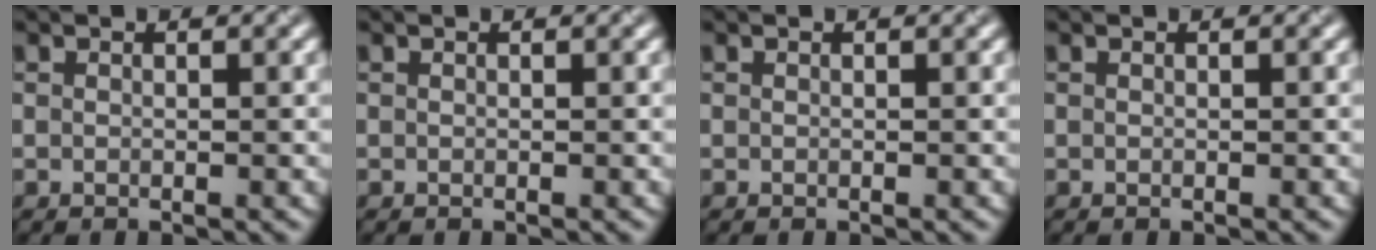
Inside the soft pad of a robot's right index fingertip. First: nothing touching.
{"total": 0.0}
{"total": 0.0}
{"total": 0.0}